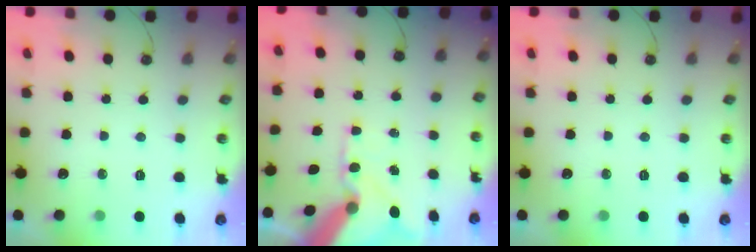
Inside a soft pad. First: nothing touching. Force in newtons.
{"total": 14.8, "press": 14.6, "slide": 2.2}
{"total": 0.0}